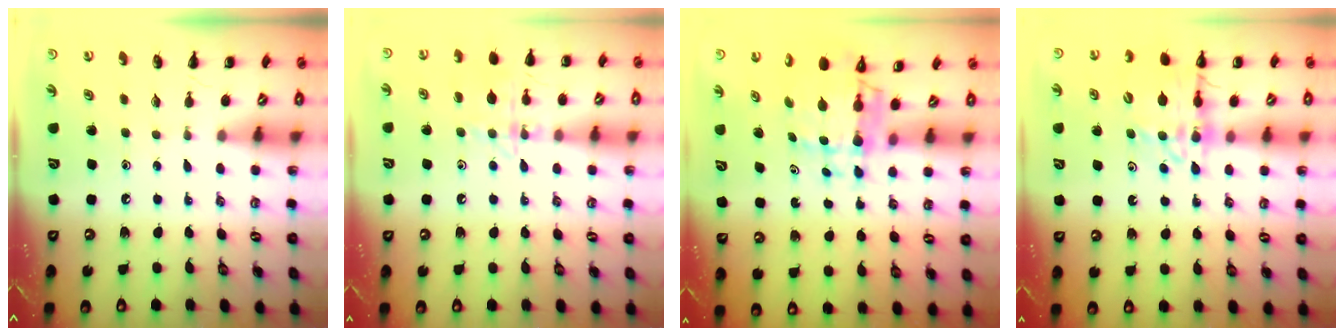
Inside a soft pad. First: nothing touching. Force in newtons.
{"total": 13.1, "press": 13.0, "slide": 1.1}
{"total": 7.5, "press": 7.0, "slide": 2.7}
{"total": 14.9, "press": 14.5, "slide": 3.1}